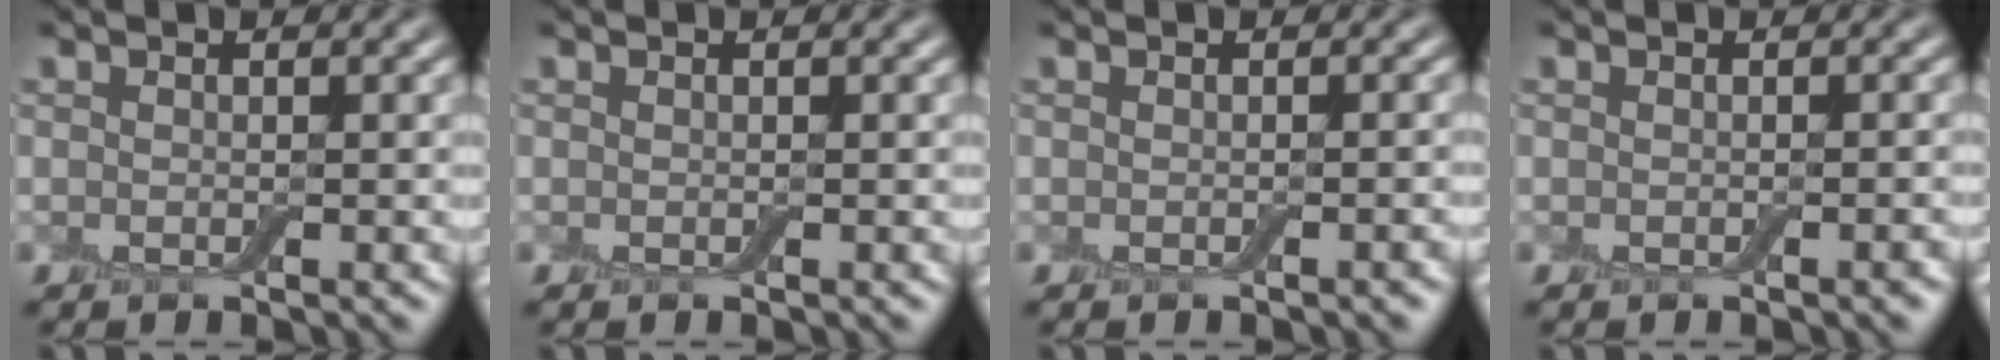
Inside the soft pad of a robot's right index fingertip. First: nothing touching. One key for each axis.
{"total": 0.0}
{"total": 0.9, "fx": -0.4, "fy": 0.1, "fz": 0.8, "tx": -0.008, "ty": 0.002, "tz": -0.006}
{"total": 0.9, "fx": -0.4, "fy": 0.1, "fz": 0.8, "tx": -0.008, "ty": 0.002, "tz": -0.005}